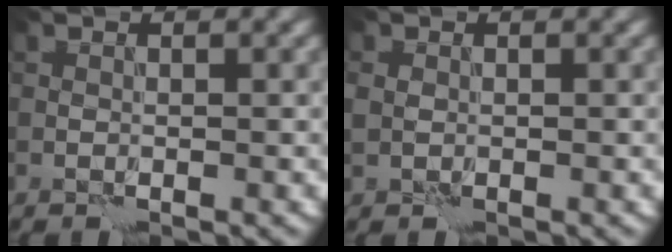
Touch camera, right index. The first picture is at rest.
{"total": 0.9, "force": [0.0, 0.8, 0.3], "torque": [-0.007, -0.004, -0.001]}